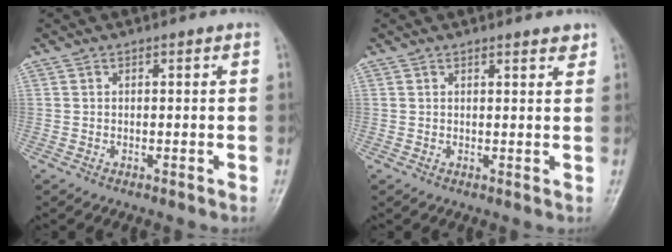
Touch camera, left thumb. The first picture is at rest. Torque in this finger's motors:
{"motor_torque": [-0.06, -0.04, -0.14, -0.03, 0.00]}